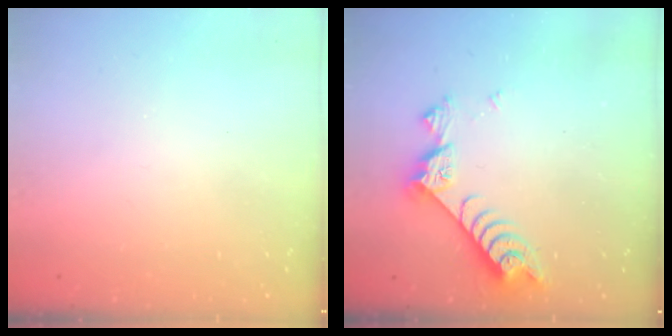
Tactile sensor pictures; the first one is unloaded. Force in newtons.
{"total": 7.6, "press": 7.5, "slide": 1.0}